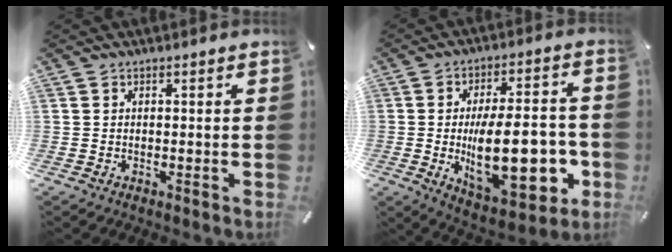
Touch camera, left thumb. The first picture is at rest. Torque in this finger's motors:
{"motor_torque": [1.96, 3.05, 2.33, 0.44, 0.26]}